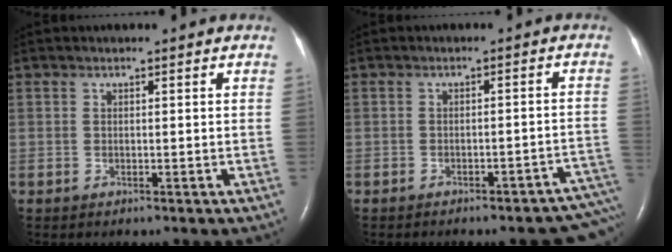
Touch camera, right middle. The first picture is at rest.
{"total": 11.8, "force": [-10.2, 3.3, 4.9], "torque": [-0.011, 0.032, -0.103]}